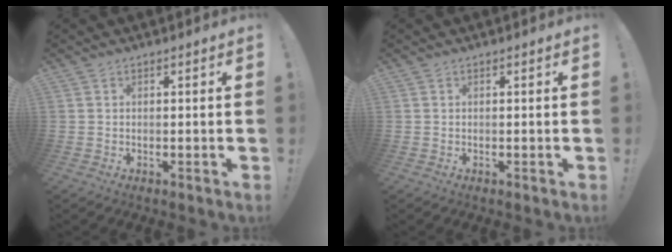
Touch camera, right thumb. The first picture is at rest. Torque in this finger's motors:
{"motor_torque": [0.00, 0.00, -0.01, 0.00, 0.00]}